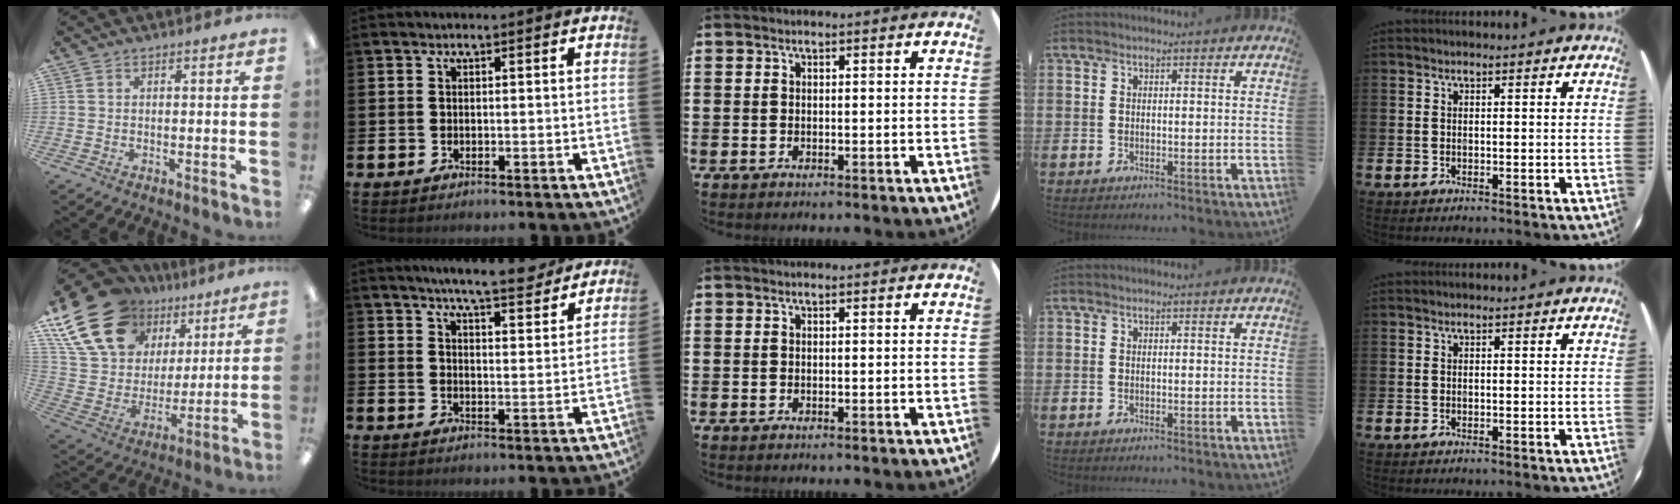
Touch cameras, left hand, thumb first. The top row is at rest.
{"thumb": {"total": 23.2, "force": [13.8, 15.2, 10.9], "torque": [-0.231, -0.065, 0.264]}, "index": {"total": 6.8, "force": [6.5, 0.3, 1.9], "torque": [-0.037, -0.040, 0.112]}}